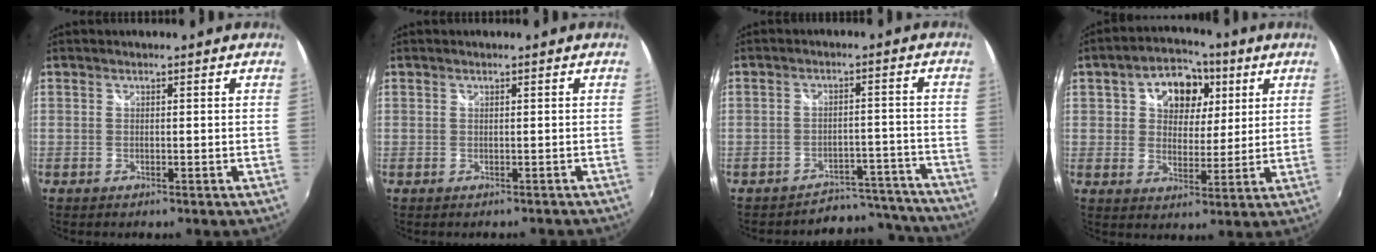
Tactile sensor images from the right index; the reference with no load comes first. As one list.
[{"total": 0.7, "force": [-0.5, 0.6, 0.2], "torque": [-0.004, -0.002, -0.003]}, {"total": 12.5, "force": [-11.9, 3.8, 0.0], "torque": [0.007, 0.049, -0.148]}, {"total": 11.8, "force": [4.1, 8.6, 6.9], "torque": [-0.131, 0.026, 0.066]}]